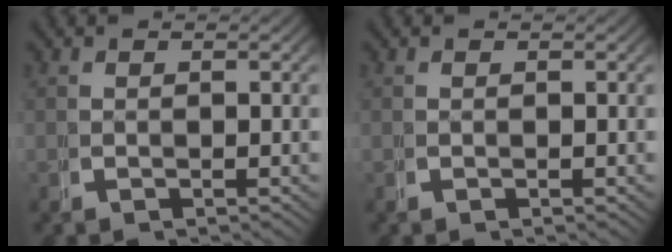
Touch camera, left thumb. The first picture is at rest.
{"total": 0.0}